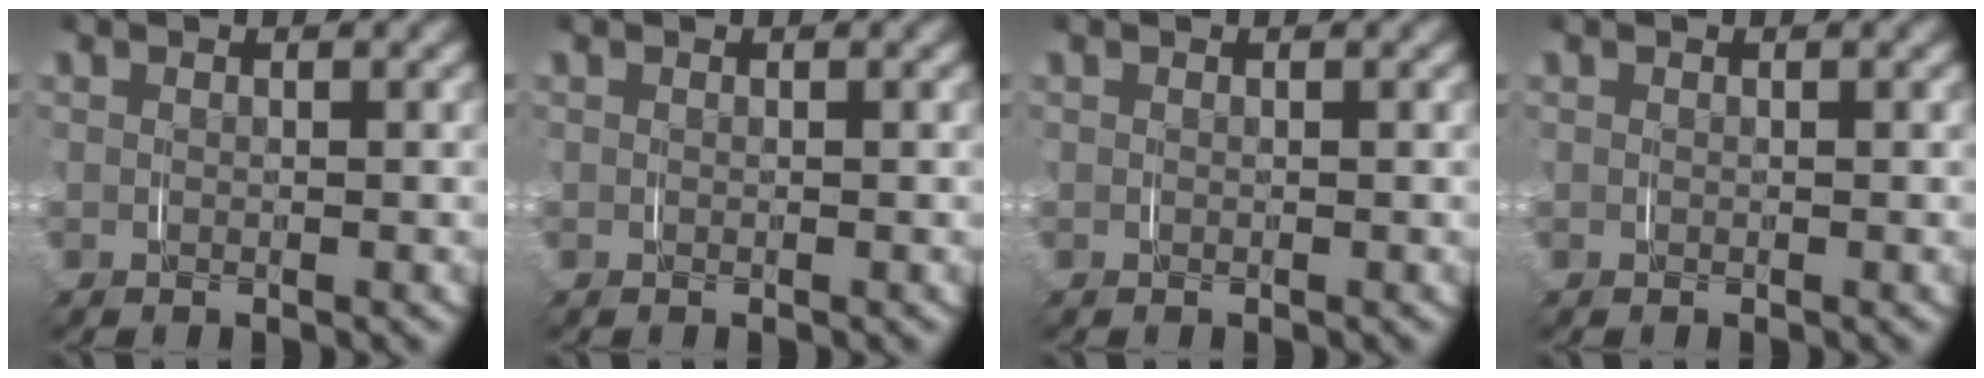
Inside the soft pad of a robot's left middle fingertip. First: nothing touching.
{"total": 0.0}
{"total": 0.0}
{"total": 0.0}